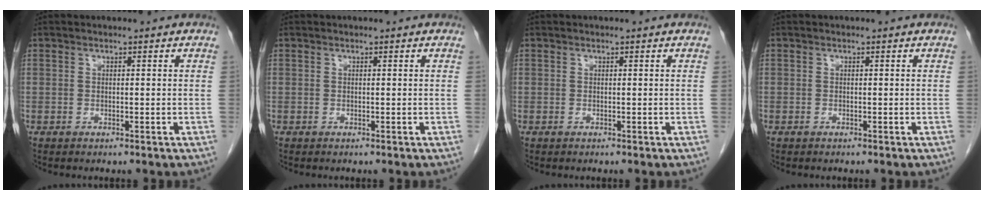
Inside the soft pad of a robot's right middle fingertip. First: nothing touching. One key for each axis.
{"total": 0.0}
{"total": 0.0}
{"total": 0.0}